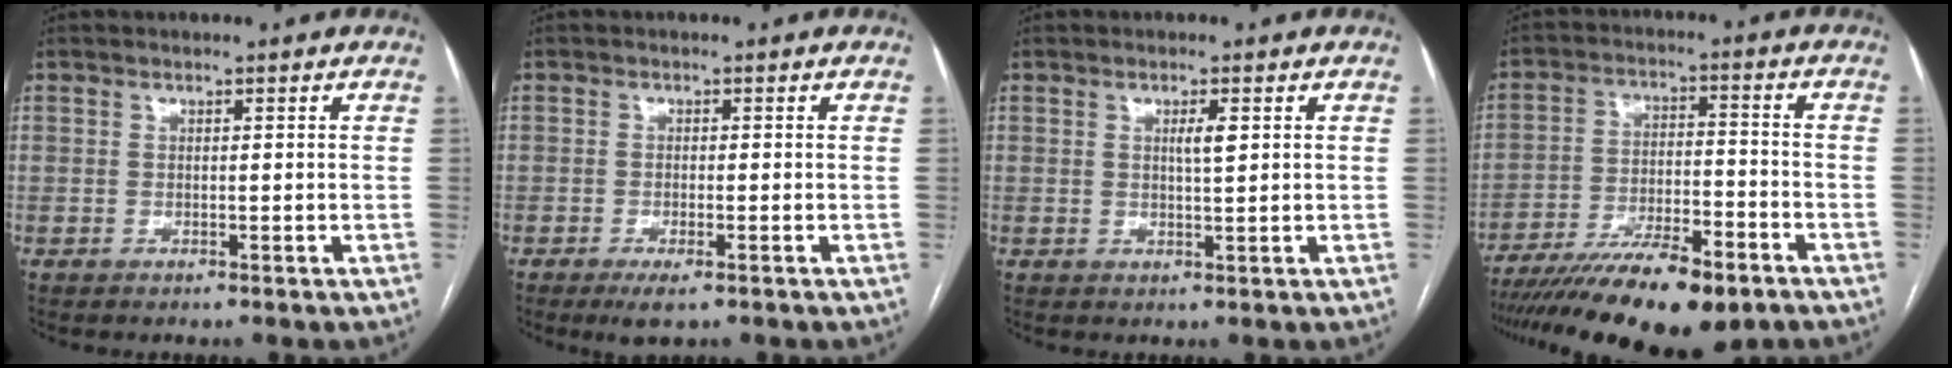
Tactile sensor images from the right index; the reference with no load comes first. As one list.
[{"total": 3.1, "force": [-1.8, 0.7, 2.4], "torque": [-0.041, -0.005, -0.027]}, {"total": 2.2, "force": [0.7, 0.2, 2.1], "torque": [-0.036, -0.001, 0.010]}, {"total": 17.4, "force": [-13.1, 3.8, 10.9], "torque": [-0.167, -0.016, -0.214]}]